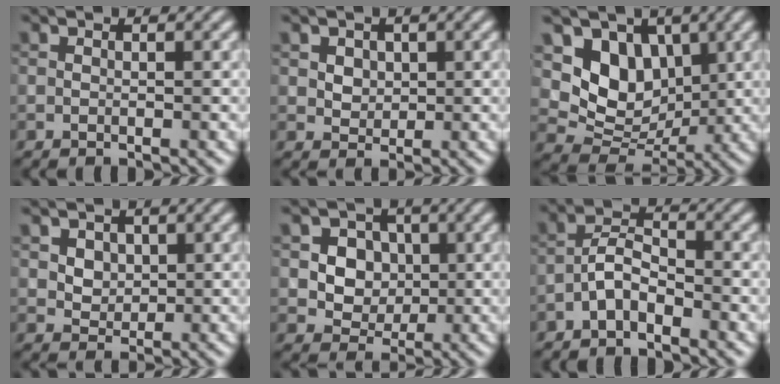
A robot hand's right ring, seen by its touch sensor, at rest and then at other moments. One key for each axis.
{"total": 2.6, "fx": 1.2, "fy": 2.0, "fz": 1.3, "tx": -0.033, "ty": 0.002, "tz": 0.032}
{"total": 6.9, "fx": 2.1, "fy": 5.4, "fz": 3.7, "tx": -0.058, "ty": -0.014, "tz": 0.029}
{"total": 3.0, "fx": 1.3, "fy": 2.3, "fz": 1.5, "tx": -0.036, "ty": 0.003, "tz": 0.034}
{"total": 5.9, "fx": 1.5, "fy": 5.1, "fz": 2.7, "tx": -0.043, "ty": 0.010, "tz": 0.026}
{"total": 2.8, "fx": -1.7, "fy": 1.1, "fz": 1.9, "tx": -0.035, "ty": 0.013, "tz": -0.041}